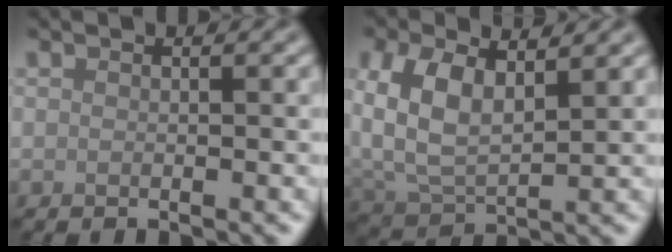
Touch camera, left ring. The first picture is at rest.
{"total": 6.9, "force": [2.6, 3.9, 5.1], "torque": [-0.119, 0.003, 0.046]}